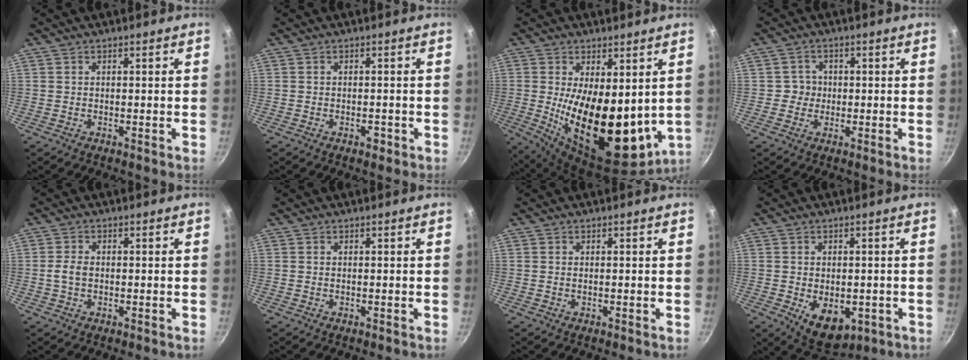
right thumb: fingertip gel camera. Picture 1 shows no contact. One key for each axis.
{"total": 1.6, "fx": -0.9, "fy": 0.8, "fz": 1.0, "tx": -0.013, "ty": 0.008, "tz": -0.008}
{"total": 20.4, "fx": 1.0, "fy": 10.0, "fz": 17.8, "tx": -0.262, "ty": -0.042, "tz": 0.037}
{"total": 2.8, "fx": -0.2, "fy": 2.7, "fz": 0.4, "tx": 0.018, "ty": 0.006, "tz": -0.007}
{"total": 2.8, "fx": -0.2, "fy": 1.9, "fz": 2.1, "tx": -0.040, "ty": 0.009, "tz": -0.005}
{"total": 0.0}
{"total": 0.0}
{"total": 8.7, "fx": -2.2, "fy": 5.7, "fz": 6.3, "tx": -0.068, "ty": -0.006, "tz": -0.012}